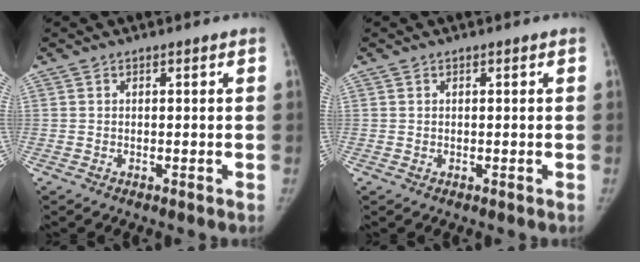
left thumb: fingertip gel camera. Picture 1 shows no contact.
{"total": 0.0}